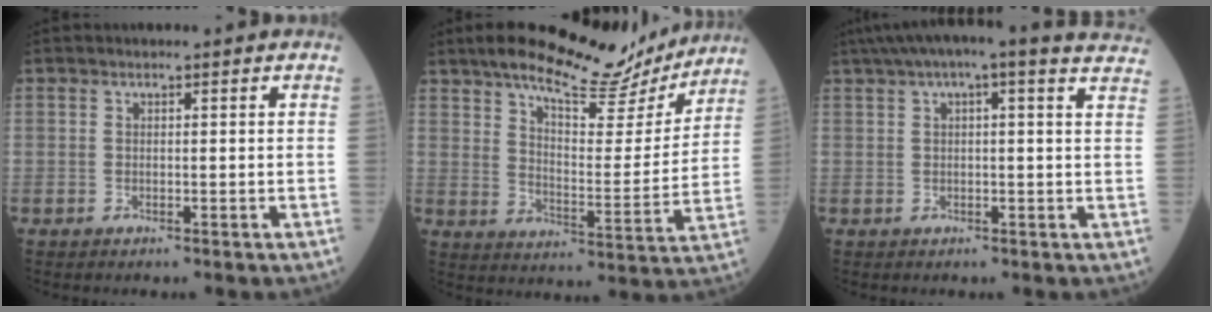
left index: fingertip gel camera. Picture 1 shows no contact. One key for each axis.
{"total": 17.2, "fx": 14.6, "fy": 4.2, "fz": 8.0, "tx": -0.115, "ty": -0.016, "tz": 0.205}
{"total": 15.7, "fx": 12.8, "fy": 2.2, "fz": 8.9, "tx": -0.142, "ty": 0.042, "tz": 0.146}